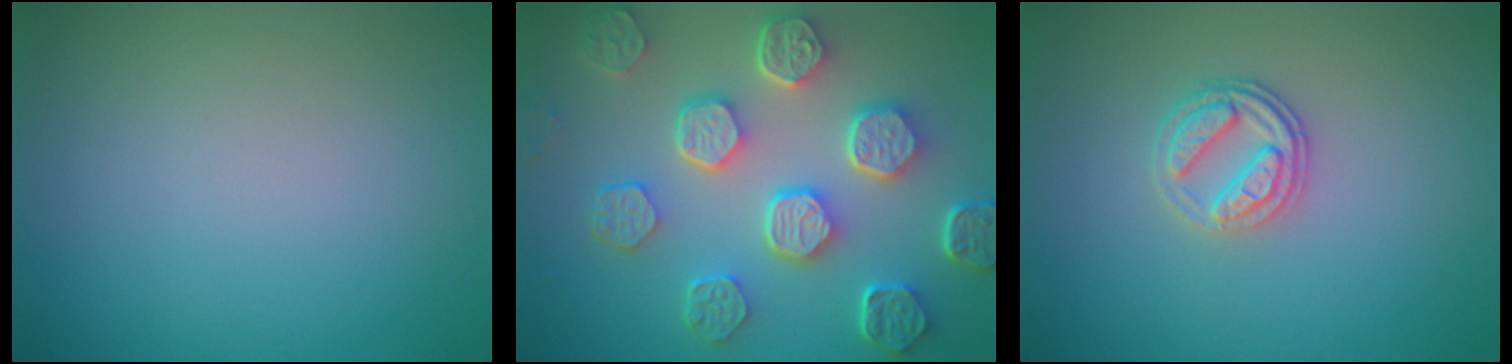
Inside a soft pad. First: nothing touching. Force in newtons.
{"total": 7.9, "press": 6.0, "slide": 5.1}
{"total": 2.7, "press": 2.5, "slide": 0.9}